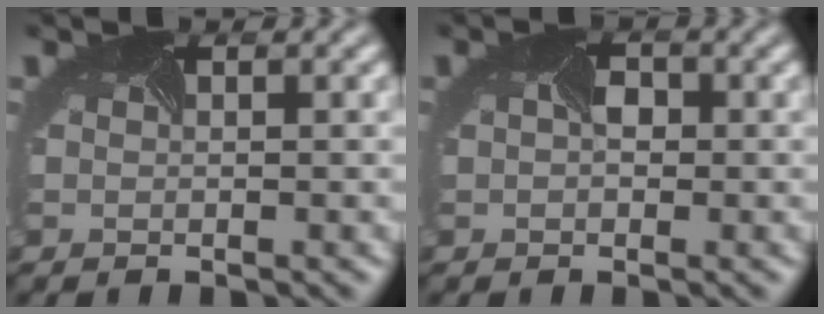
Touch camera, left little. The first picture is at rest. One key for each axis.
{"total": 1.2, "fx": -0.5, "fy": 1.0, "fz": 0.5, "tx": -0.023, "ty": 0.003, "tz": 0.004}